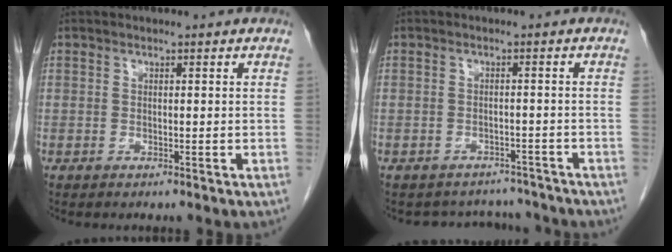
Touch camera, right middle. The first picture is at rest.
{"total": 6.4, "force": [-6.0, 2.3, -0.1], "torque": [0.003, 0.017, -0.069]}